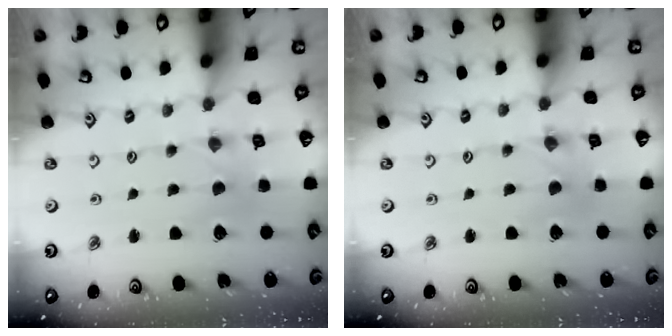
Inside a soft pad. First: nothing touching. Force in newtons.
{"total": 0.0}